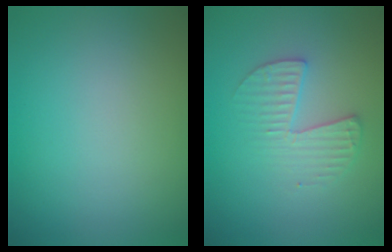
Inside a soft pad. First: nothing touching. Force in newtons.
{"total": 2.7, "press": 2.7, "slide": 0.3}